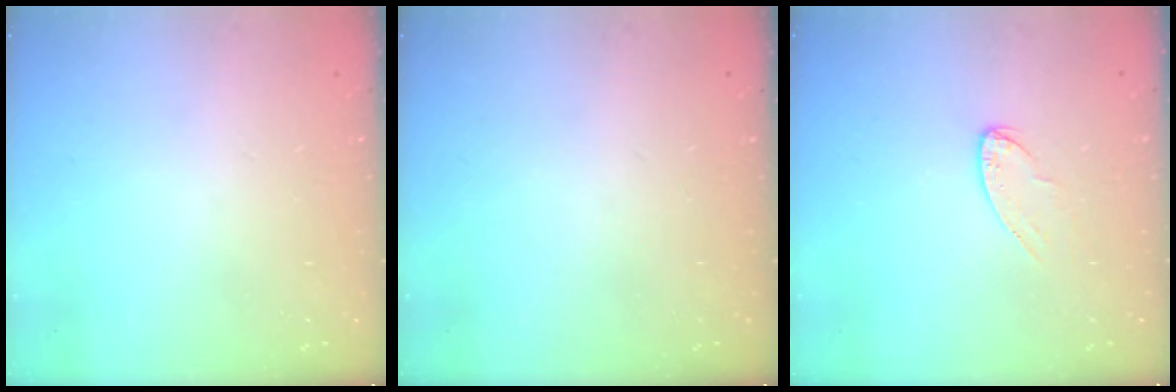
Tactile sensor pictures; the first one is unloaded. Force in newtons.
{"total": 0.0}
{"total": 7.1, "press": 7.0, "slide": 0.6}